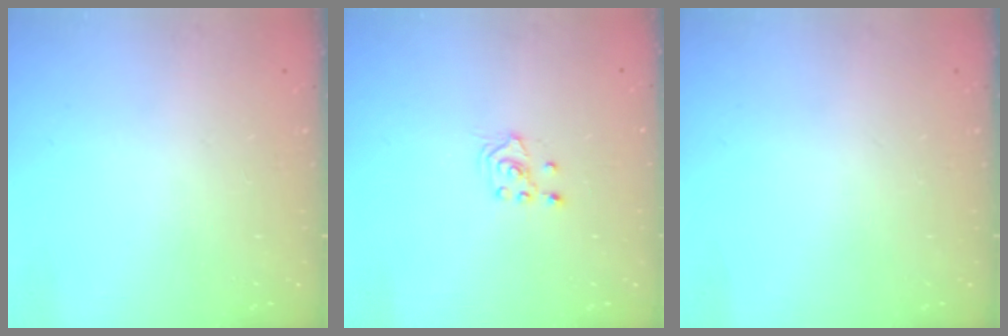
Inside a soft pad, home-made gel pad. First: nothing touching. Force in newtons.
{"total": 2.6, "press": 2.4, "slide": 0.8}
{"total": 0.0}